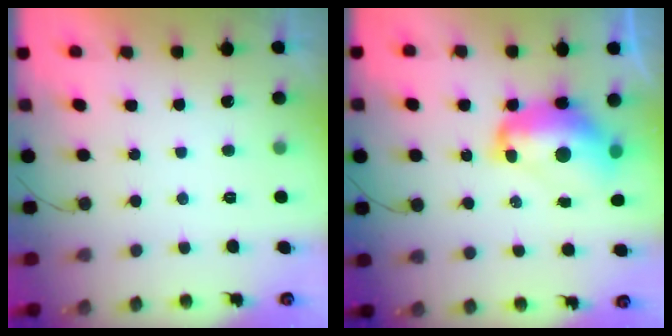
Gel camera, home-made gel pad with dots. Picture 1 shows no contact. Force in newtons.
{"total": 14.1, "press": 14.1, "slide": 1.1}